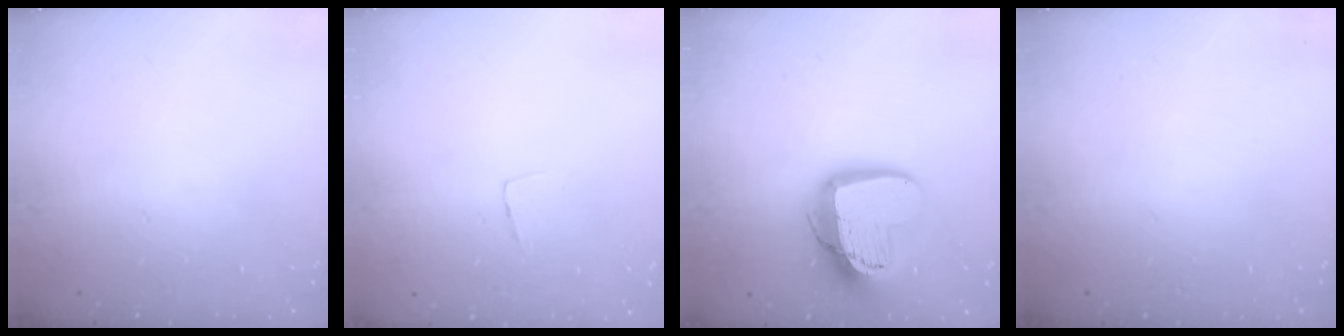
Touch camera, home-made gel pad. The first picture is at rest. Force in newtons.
{"total": 3.3, "press": 3.3, "slide": 0.2}
{"total": 14.7, "press": 14.6, "slide": 1.2}
{"total": 0.0}